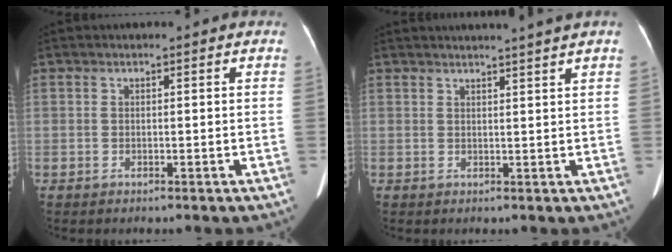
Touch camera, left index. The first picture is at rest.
{"total": 5.5, "force": [4.8, -1.3, 2.3], "torque": [-0.024, 0.010, 0.053]}